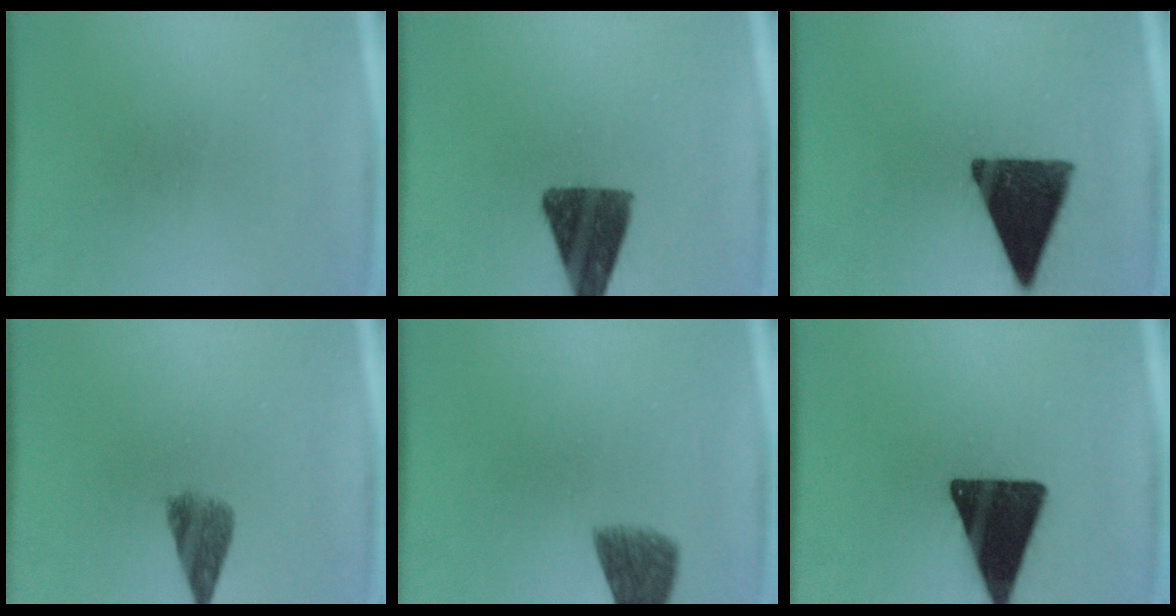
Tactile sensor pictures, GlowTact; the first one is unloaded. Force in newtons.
{"total": 12.4}
{"total": 14.8}
{"total": 4.7}
{"total": 5.9}
{"total": 17.7}